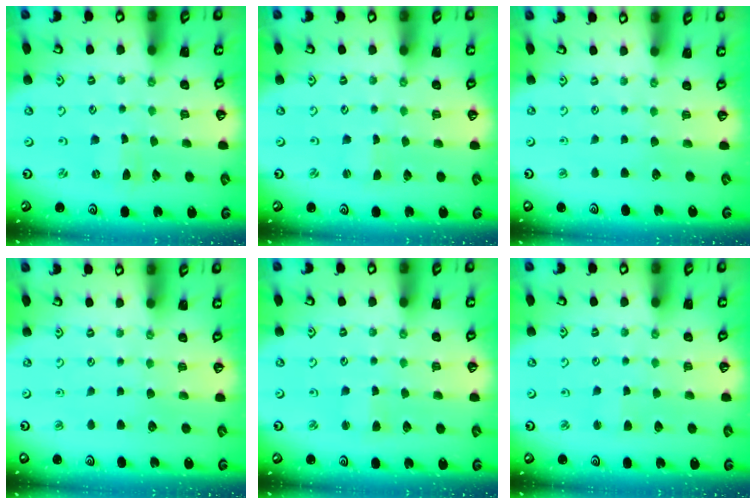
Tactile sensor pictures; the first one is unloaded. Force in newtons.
{"total": 0.0}
{"total": 0.0}
{"total": 0.0}
{"total": 2.2, "press": 2.2, "slide": 0.3}
{"total": 1.9, "press": 1.9, "slide": 0.3}